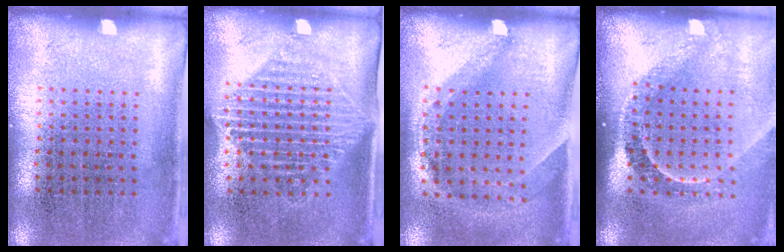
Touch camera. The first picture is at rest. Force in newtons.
{"total": 1.5, "press": 1.3, "slide": 0.8}
{"total": 1.4, "press": 1.1, "slide": 0.9}
{"total": 2.2, "press": 1.5, "slide": 1.5}